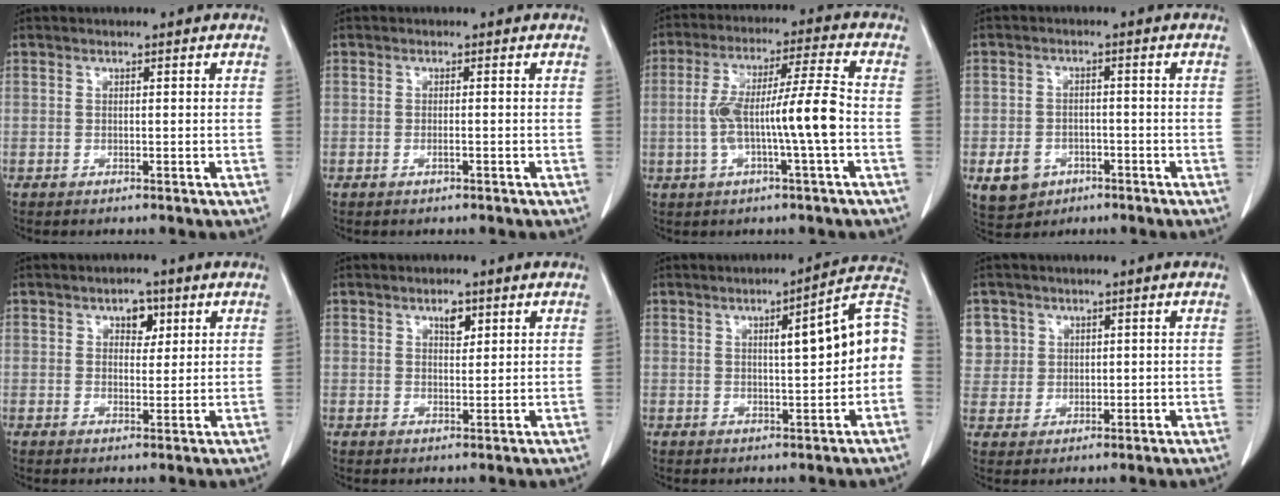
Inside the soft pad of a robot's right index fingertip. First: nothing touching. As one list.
[{"total": 0.6, "force": [-0.2, 0.0, 0.6], "torque": [-0.015, -0.001, -0.003]}, {"total": 11.3, "force": [-1.8, 0.1, 11.2], "torque": [-0.213, 0.018, -0.037]}, {"total": 5.3, "force": [-2.4, 4.3, 1.9], "torque": [-0.036, 0.003, -0.028]}, {"total": 3.3, "force": [1.6, 2.0, 2.0], "torque": [-0.024, 0.004, 0.023]}, {"total": 2.5, "force": [1.4, 1.1, 1.6], "torque": [-0.025, -0.003, 0.024]}, {"total": 10.1, "force": [0.6, 1.5, 10.0], "torque": [-0.128, 0.030, 0.005]}, {"total": 6.2, "force": [2.8, 5.5, 0.1], "torque": [0.004, 0.009, 0.063]}]